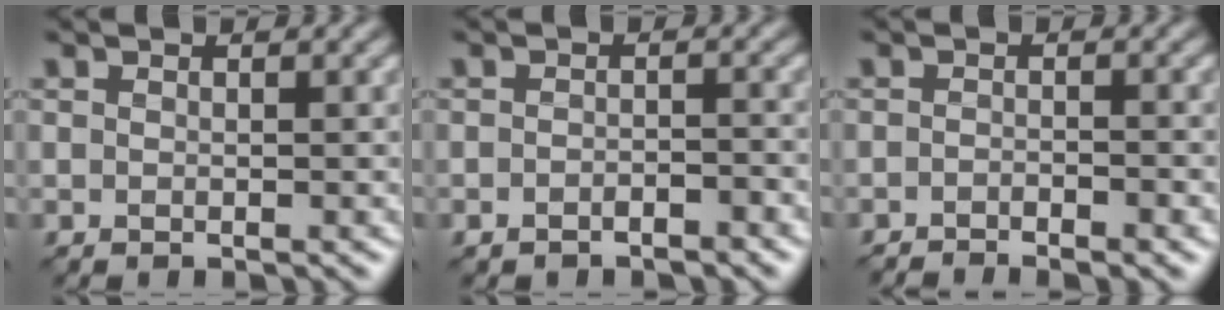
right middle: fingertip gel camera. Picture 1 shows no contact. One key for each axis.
{"total": 1.6, "fx": -1.3, "fy": 0.5, "fz": 0.8, "tx": -0.015, "ty": 0.006, "tz": -0.025}
{"total": 2.5, "fx": -2.1, "fy": 0.0, "fz": 1.3, "tx": -0.029, "ty": -0.001, "tz": -0.037}